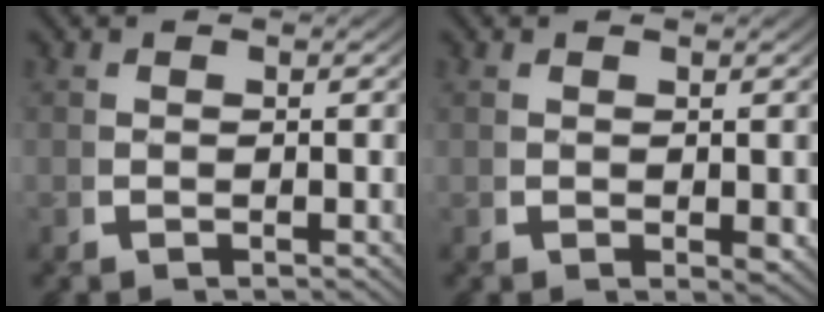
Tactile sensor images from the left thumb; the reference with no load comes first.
{"total": 1.0, "force": [0.5, 0.4, 0.8], "torque": [-0.015, -0.008, 0.015]}